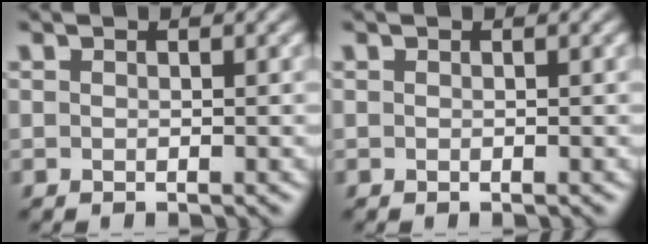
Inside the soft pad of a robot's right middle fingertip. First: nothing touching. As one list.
[{"total": 0.0}]